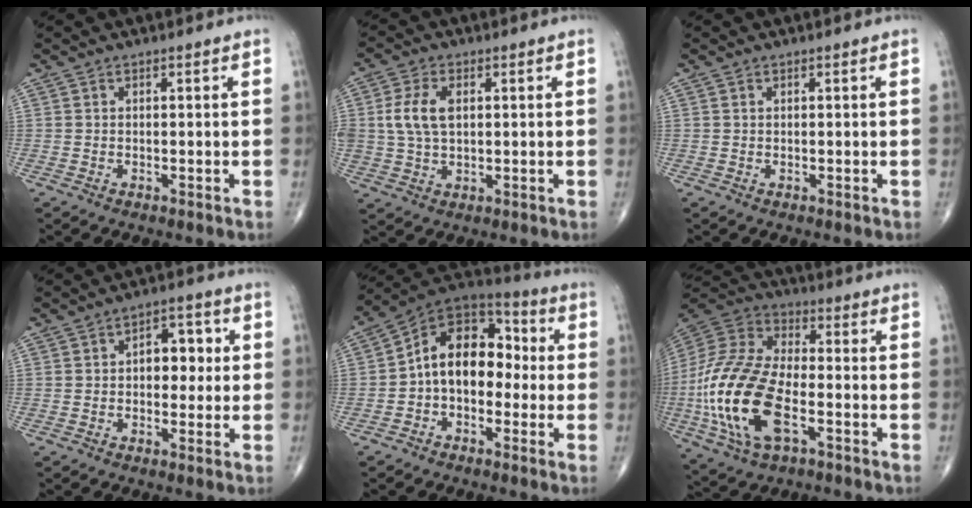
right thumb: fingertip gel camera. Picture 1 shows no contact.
{"total": 7.1, "force": [1.2, 4.3, 5.6], "torque": [-0.117, 0.002, 0.026]}
{"total": 0.0}
{"total": 6.6, "force": [0.6, 4.3, 5.0], "torque": [-0.036, 0.018, 0.002]}
{"total": 14.3, "force": [-1.0, 9.7, 10.4], "torque": [-0.131, 0.052, -0.033]}
{"total": 22.9, "force": [-6.0, 11.4, 19.0], "torque": [-0.418, 0.011, -0.109]}